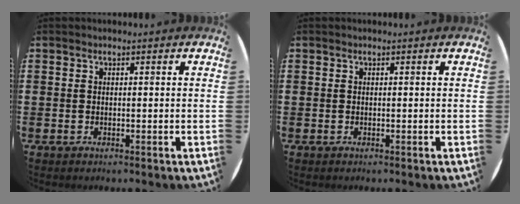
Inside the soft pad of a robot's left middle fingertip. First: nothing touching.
{"total": 0.0}